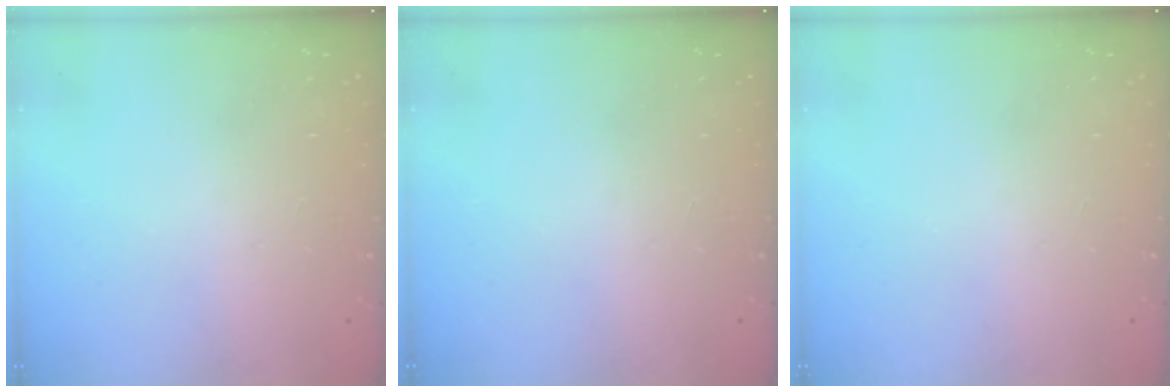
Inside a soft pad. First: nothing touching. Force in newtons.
{"total": 0.0}
{"total": 0.0}